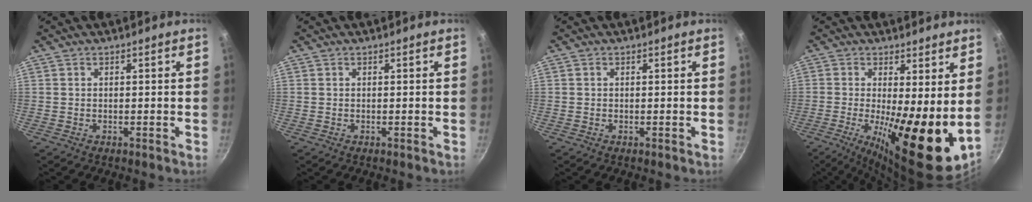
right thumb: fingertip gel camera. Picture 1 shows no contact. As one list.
[{"total": 0.0}, {"total": 0.0}, {"total": 16.3, "force": [-0.4, 4.9, 15.5], "torque": [-0.233, -0.026, -0.006]}]